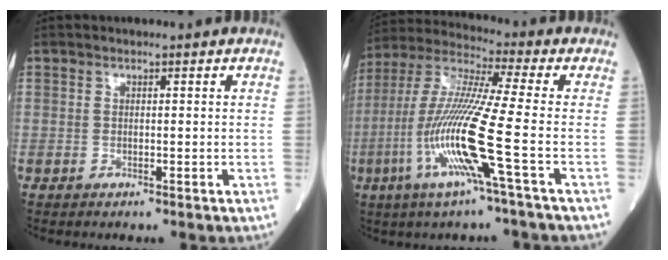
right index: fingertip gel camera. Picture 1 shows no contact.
{"total": 15.2, "force": [-4.9, -1.1, 14.3], "torque": [-0.300, -0.016, -0.106]}